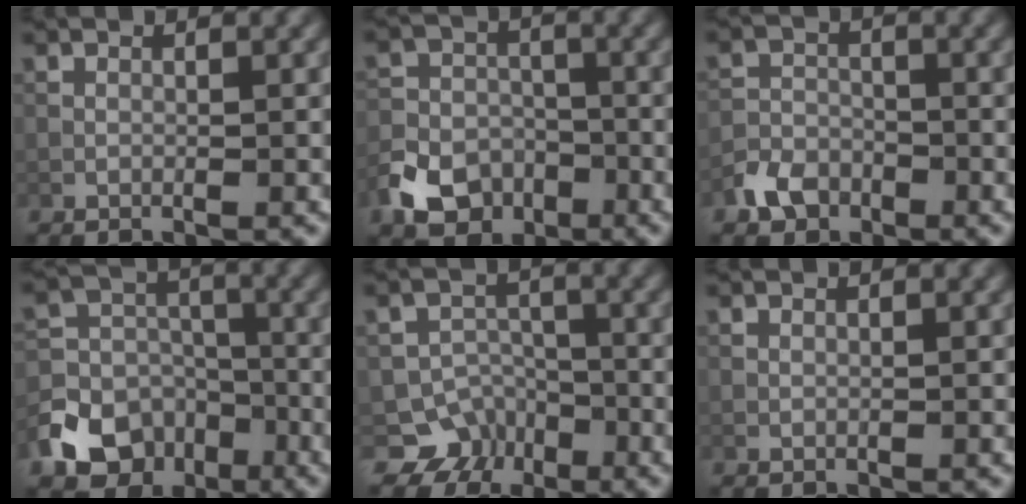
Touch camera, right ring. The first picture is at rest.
{"total": 6.1, "force": [-3.2, 4.5, 2.6], "torque": [-0.047, -0.007, -0.063]}
{"total": 3.0, "force": [-1.9, 2.1, 1.0], "torque": [-0.018, 0.003, -0.042]}
{"total": 11.7, "force": [-6.2, 9.1, 3.8], "torque": [-0.079, -0.029, -0.132]}
{"total": 4.1, "force": [-2.4, 3.2, 0.5], "torque": [0.008, 0.000, -0.031]}
{"total": 0.0}